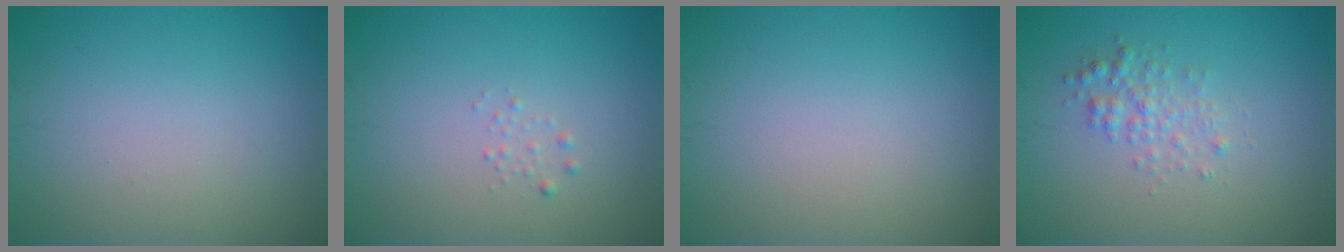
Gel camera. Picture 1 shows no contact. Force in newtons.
{"total": 0.6, "press": 0.6, "slide": 0.0}
{"total": 0.0}
{"total": 2.0, "press": 2.0, "slide": 0.1}